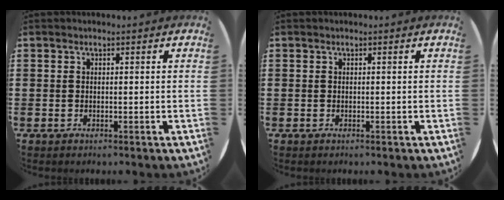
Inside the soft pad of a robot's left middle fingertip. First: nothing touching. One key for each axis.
{"total": 0.0}